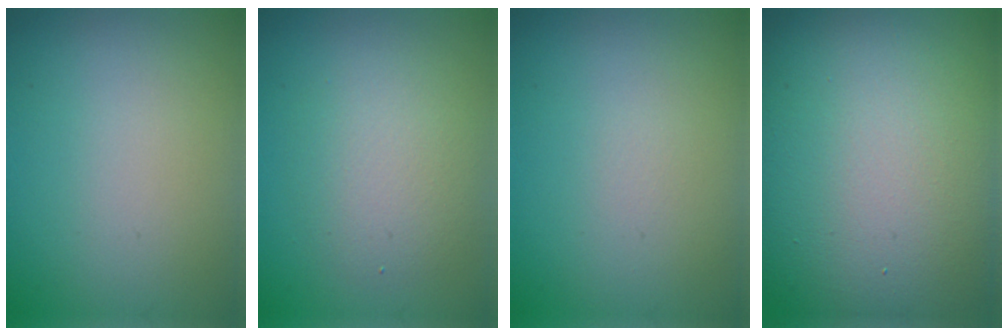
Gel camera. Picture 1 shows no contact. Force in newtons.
{"total": 3.4, "press": 3.3, "slide": 0.3}
{"total": 0.0}
{"total": 19.8, "press": 19.8, "slide": 1.2}